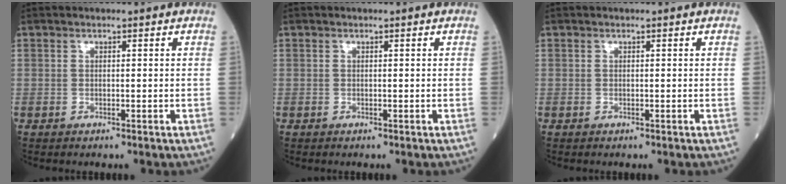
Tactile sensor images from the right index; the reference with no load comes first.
{"total": 0.0}
{"total": 0.0}